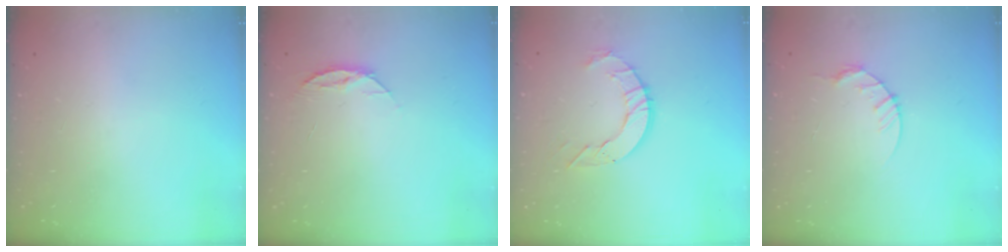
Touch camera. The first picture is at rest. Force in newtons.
{"total": 4.4, "press": 4.3, "slide": 0.5}
{"total": 9.0, "press": 8.9, "slide": 0.8}
{"total": 5.1, "press": 5.0, "slide": 0.6}